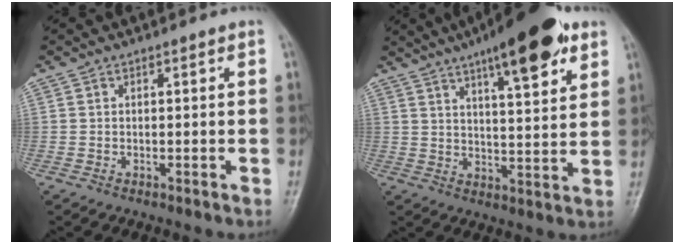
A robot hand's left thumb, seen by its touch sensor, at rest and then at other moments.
{"total": 16.7, "force": [9.7, 4.7, 12.8], "torque": [-0.164, -0.032, 0.143]}